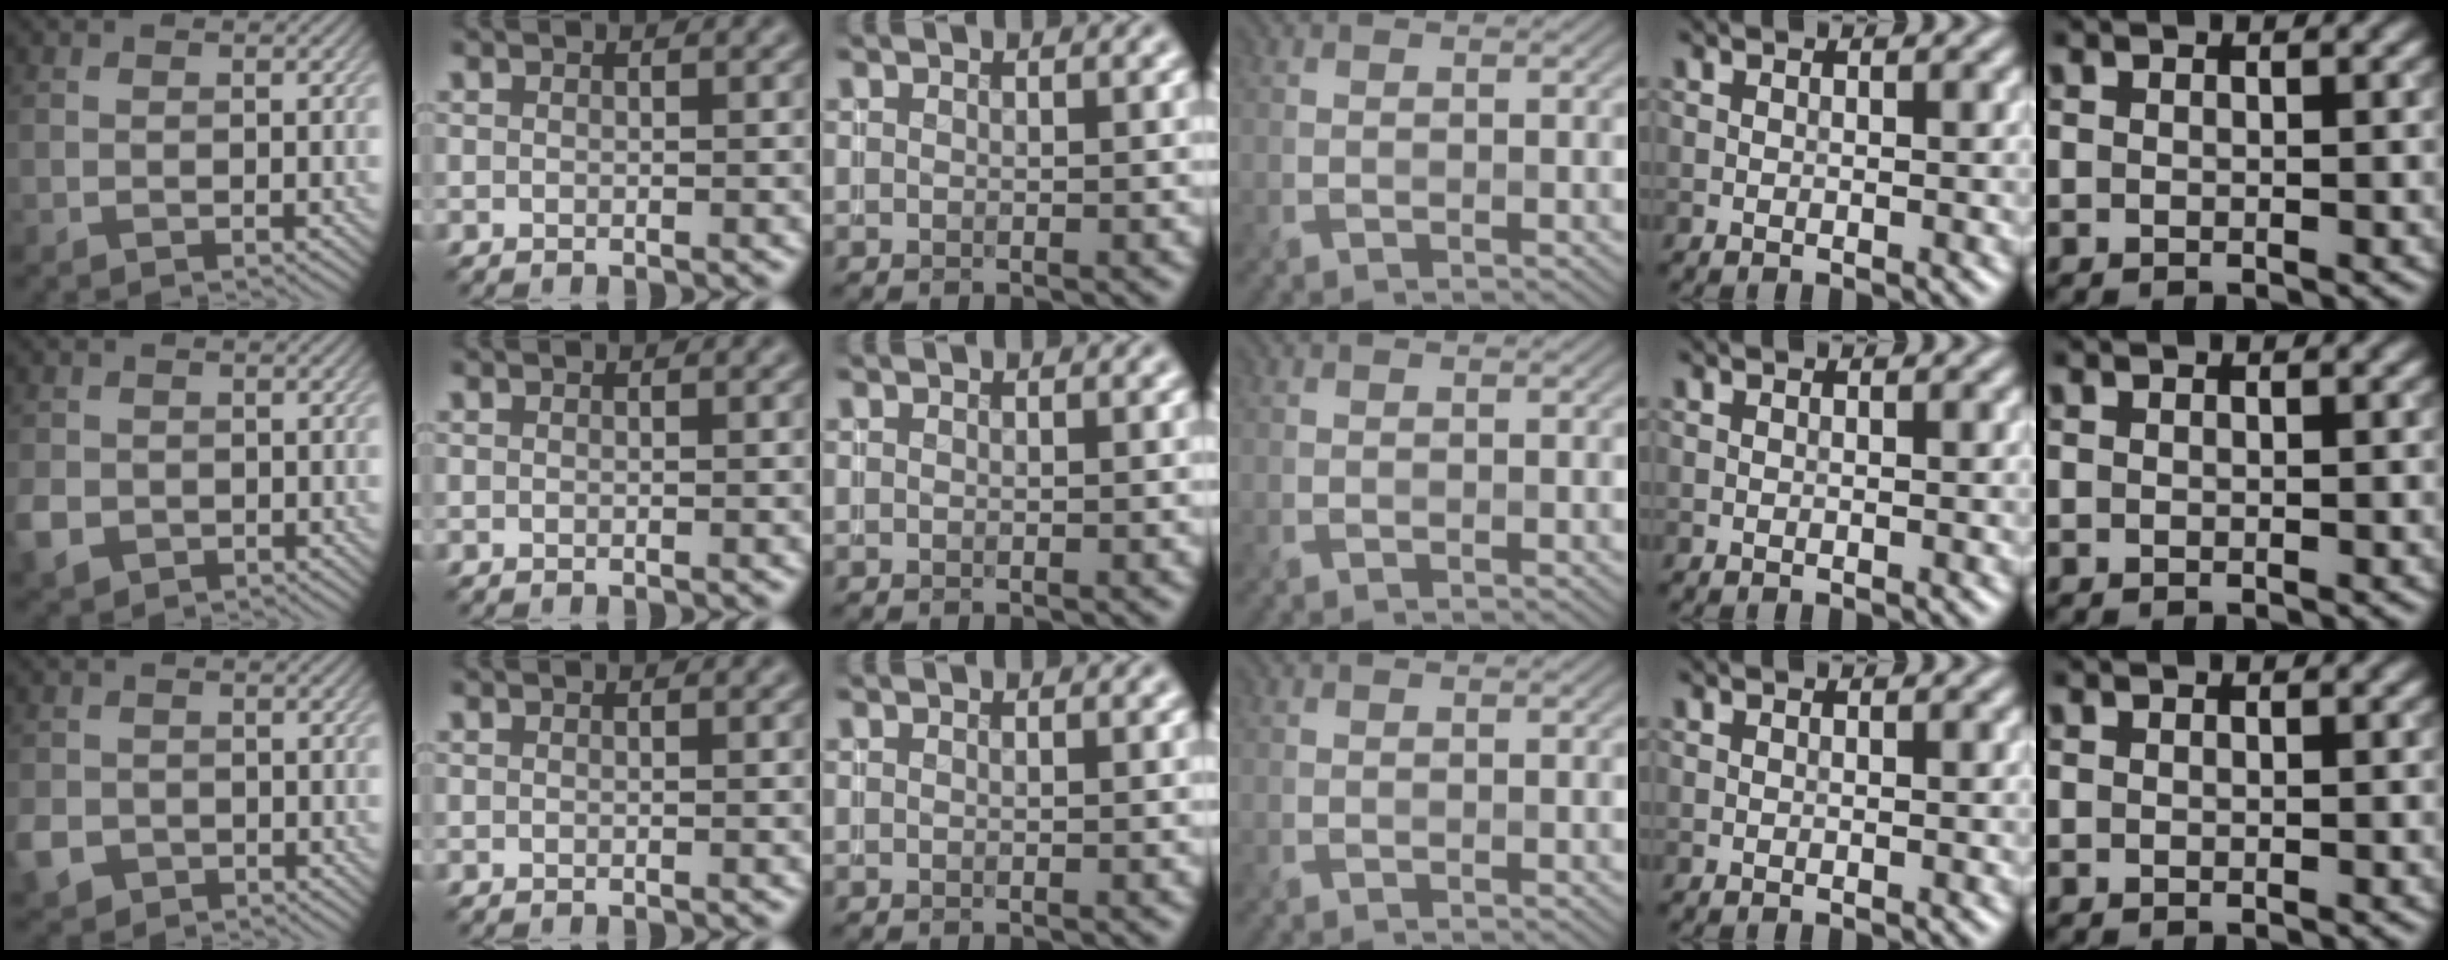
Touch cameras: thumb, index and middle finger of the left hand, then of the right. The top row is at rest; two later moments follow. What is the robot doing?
{"motion": "insert", "object": "file holder"}